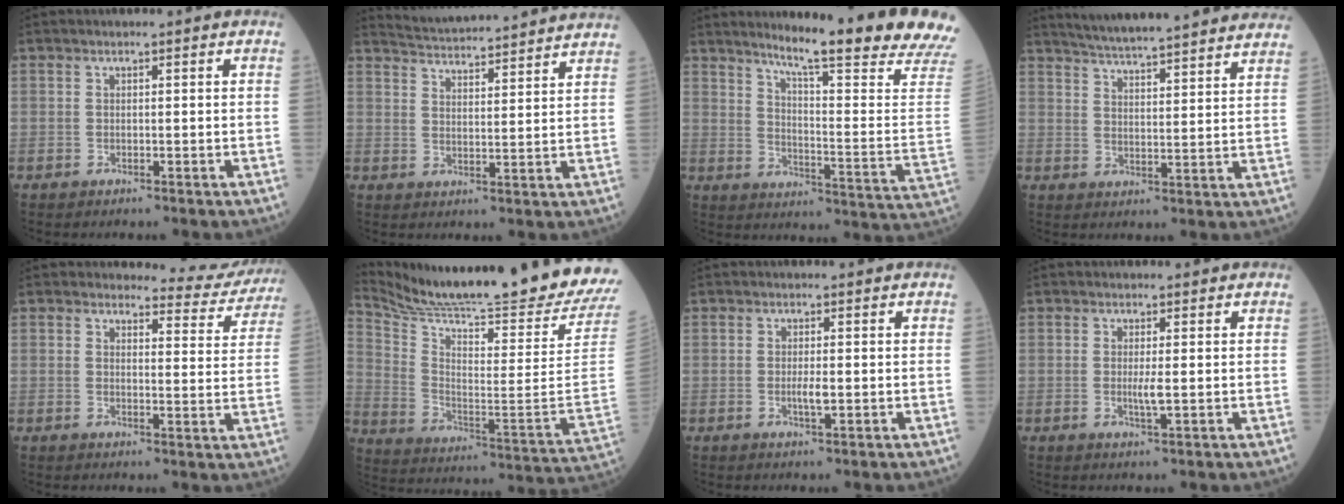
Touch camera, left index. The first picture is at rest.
{"total": 15.7, "force": [15.1, 0.6, 4.2], "torque": [-0.079, 0.014, 0.216]}
{"total": 23.0, "force": [19.5, -1.7, 12.1], "torque": [-0.177, -0.095, 0.249]}
{"total": 22.3, "force": [20.4, 1.8, 8.9], "torque": [-0.141, 0.003, 0.277]}
{"total": 8.9, "force": [8.8, 1.3, -0.4], "torque": [0.016, -0.040, 0.089]}
{"total": 30.9, "force": [27.8, -1.5, 13.4], "torque": [-0.248, -0.125, 0.399]}
{"total": 2.0, "force": [0.0, 0.6, 1.9], "torque": [-0.038, 0.000, 0.003]}
{"total": 2.1, "force": [0.3, 0.4, 2.1], "torque": [-0.043, -0.002, 0.008]}